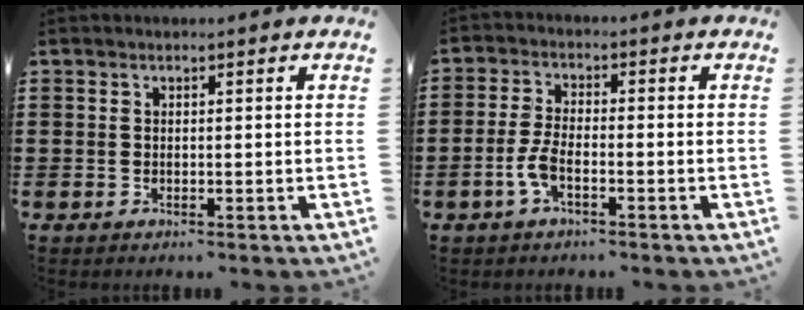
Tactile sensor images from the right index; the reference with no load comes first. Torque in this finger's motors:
{"motor_torque": [1.55, 0.58, 0.11, 0.06]}